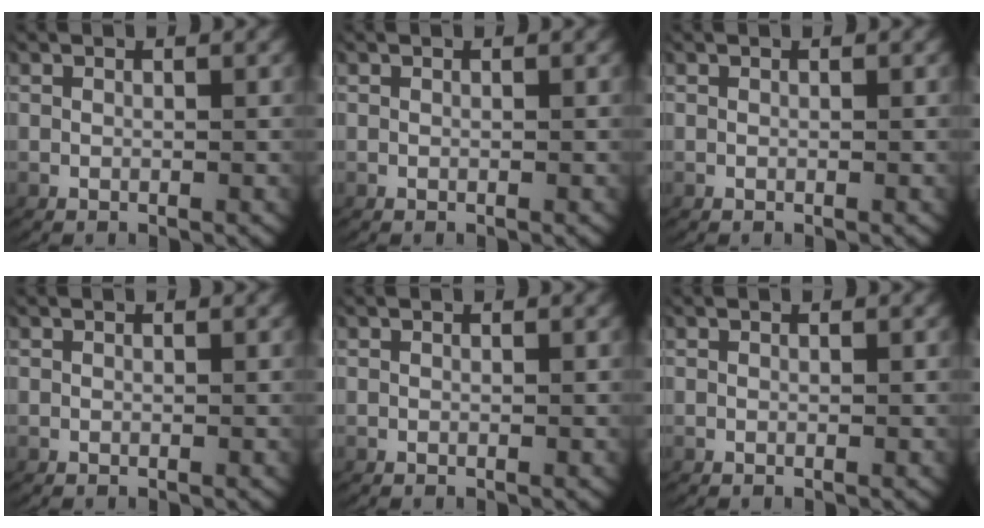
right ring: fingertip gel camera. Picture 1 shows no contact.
{"total": 0.0}
{"total": 0.0}
{"total": 0.0}
{"total": 0.0}
{"total": 0.0}